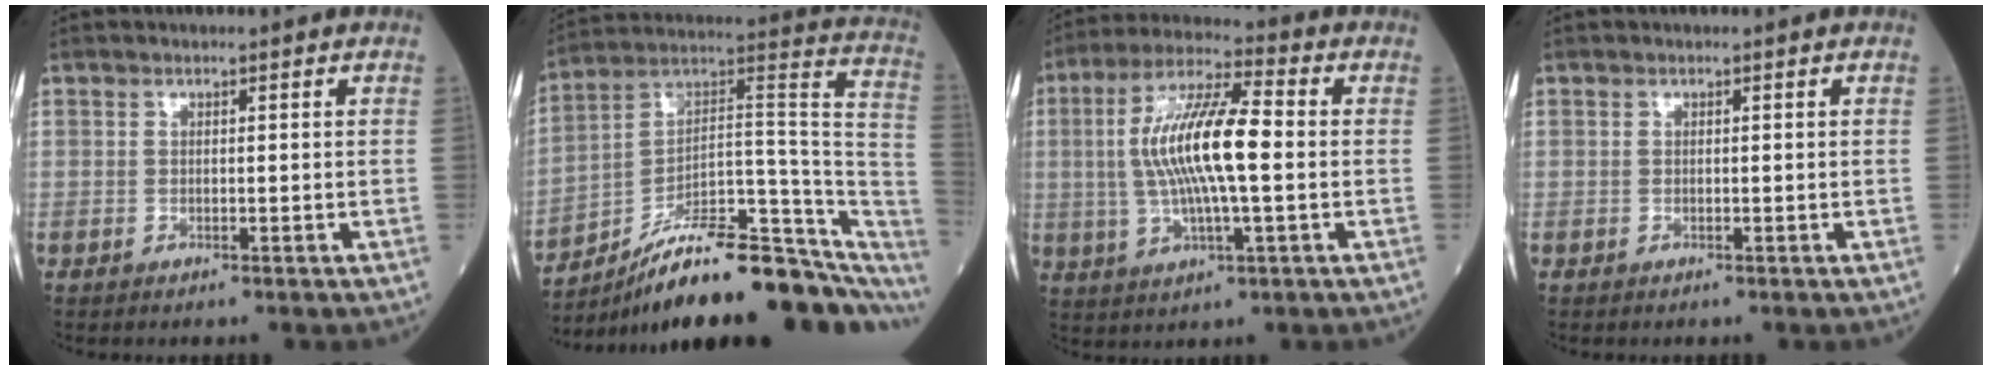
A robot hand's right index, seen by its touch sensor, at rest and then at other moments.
{"total": 25.3, "force": [-17.6, 5.9, 17.3], "torque": [-0.172, 0.048, -0.263]}
{"total": 13.3, "force": [0.2, 2.3, 13.1], "torque": [-0.260, 0.013, 0.002]}
{"total": 0.0}